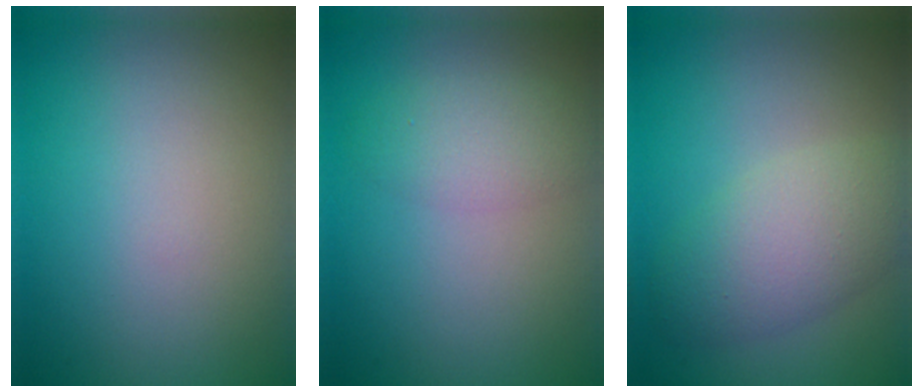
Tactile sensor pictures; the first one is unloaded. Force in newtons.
{"total": 2.6, "press": 2.6, "slide": 0.2}
{"total": 4.9, "press": 4.9, "slide": 0.4}